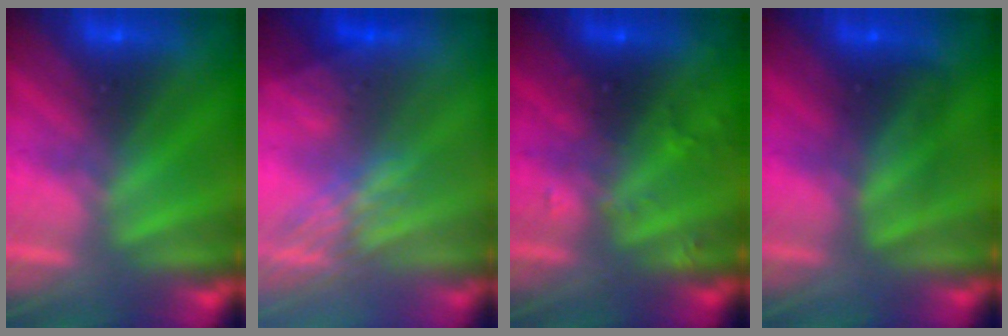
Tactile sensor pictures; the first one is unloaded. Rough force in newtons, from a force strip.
{"total": 2.9}
{"total": 2.4}
{"total": 2.4}